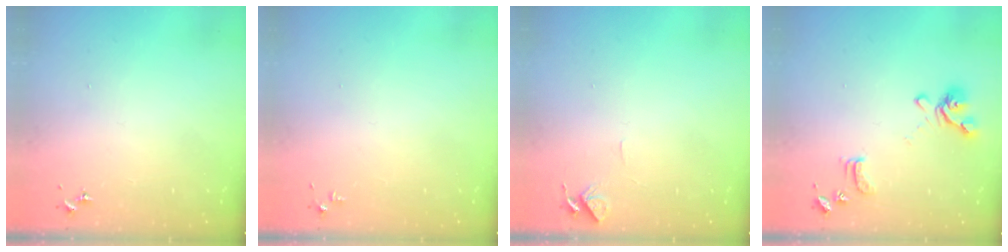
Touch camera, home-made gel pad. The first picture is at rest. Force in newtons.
{"total": 2.8, "press": 2.8, "slide": 0.4}
{"total": 4.6, "press": 4.5, "slide": 0.4}
{"total": 12.6, "press": 12.5, "slide": 1.4}